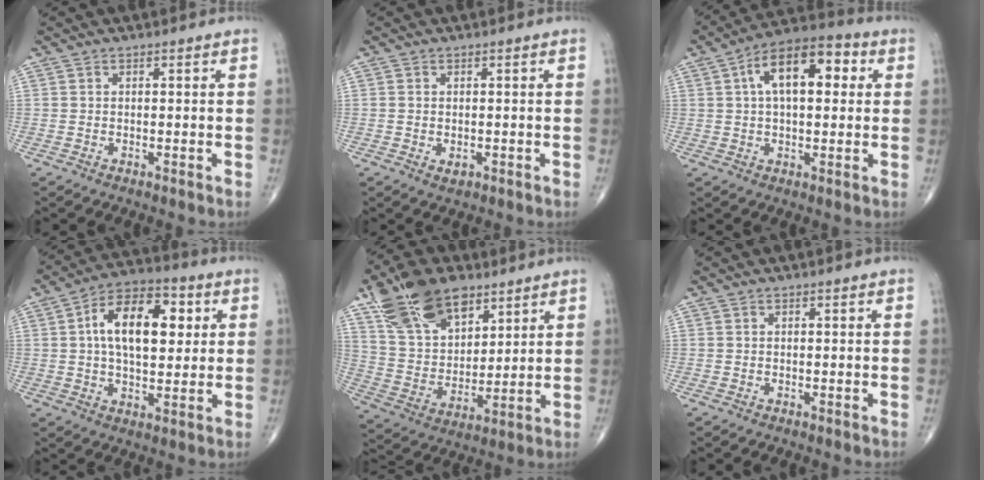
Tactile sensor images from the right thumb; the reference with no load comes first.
{"total": 1.5, "force": [-0.4, 1.0, 1.0], "torque": [-0.014, -0.002, -0.003]}
{"total": 15.0, "force": [3.8, 7.6, 12.4], "torque": [-0.178, 0.030, 0.052]}
{"total": 15.4, "force": [3.2, 8.4, 12.5], "torque": [-0.180, 0.011, 0.045]}
{"total": 18.9, "force": [11.4, 10.3, 11.1], "torque": [-0.172, -0.032, 0.216]}
{"total": 0.0}